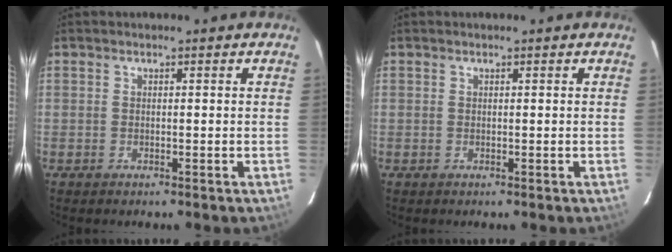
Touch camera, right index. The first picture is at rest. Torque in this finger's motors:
{"motor_torque": [0.00, 0.00, 0.02, 0.00]}